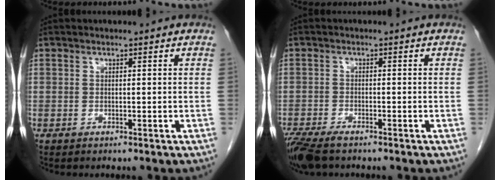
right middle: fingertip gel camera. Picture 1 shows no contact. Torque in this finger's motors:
{"motor_torque": [0.06, -0.01, 0.03, 0.02]}